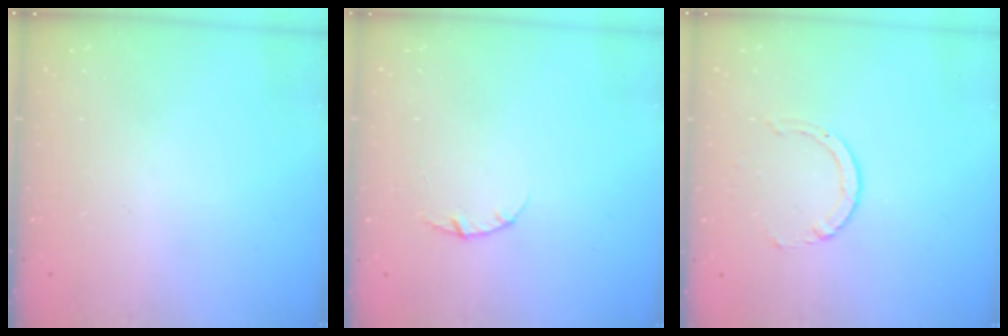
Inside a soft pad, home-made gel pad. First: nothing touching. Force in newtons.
{"total": 2.8, "press": 2.8, "slide": 0.4}
{"total": 2.9, "press": 2.9, "slide": 0.4}